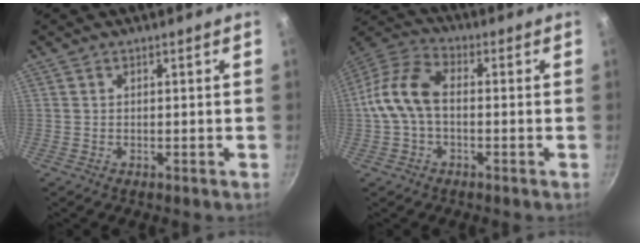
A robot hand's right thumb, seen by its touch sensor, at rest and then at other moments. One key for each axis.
{"total": 10.6, "fx": -0.8, "fy": 6.6, "fz": 8.3, "tx": -0.158, "ty": 0.039, "tz": -0.033}